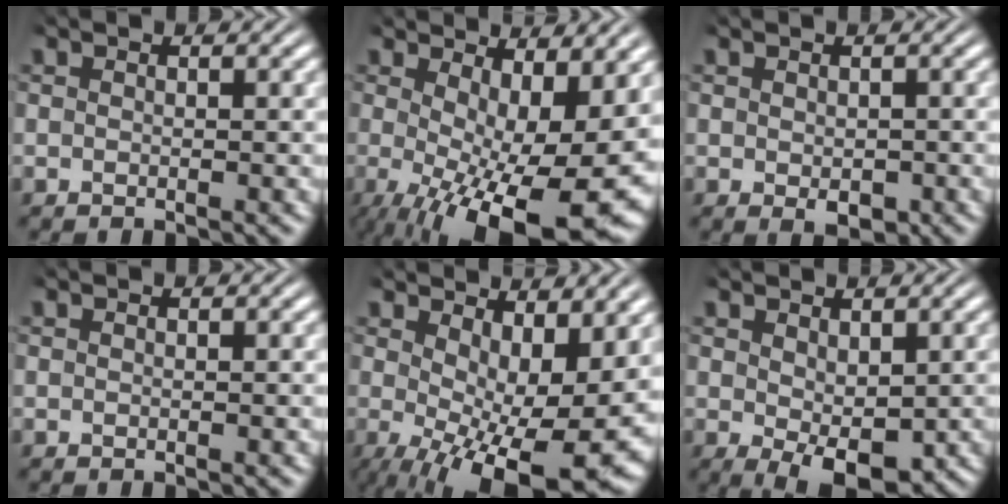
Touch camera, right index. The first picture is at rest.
{"total": 11.2, "force": [-4.0, 4.4, 9.5], "torque": [-0.135, -0.056, -0.030]}
{"total": 1.8, "force": [-0.7, 1.0, 1.3], "torque": [-0.024, -0.018, 0.001]}
{"total": 0.0}
{"total": 10.7, "force": [-3.9, 4.3, 9.0], "torque": [-0.129, -0.054, -0.032]}
{"total": 4.9, "force": [-2.4, 1.8, 3.9], "torque": [-0.057, -0.035, -0.014]}